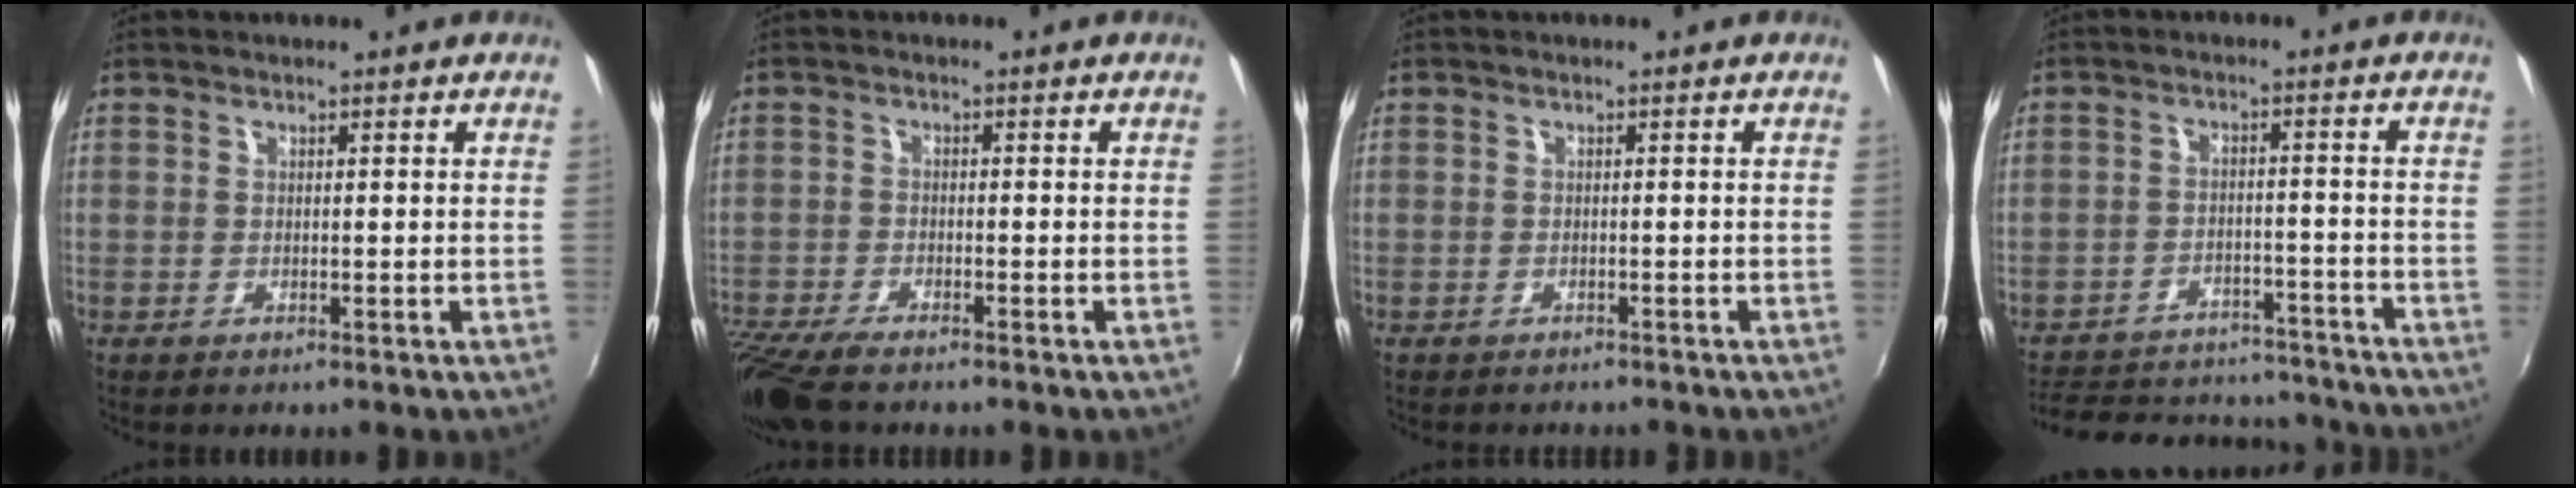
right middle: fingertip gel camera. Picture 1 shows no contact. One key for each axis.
{"total": 9.5, "fx": -7.7, "fy": 2.2, "fz": 5.2, "tx": -0.137, "ty": -0.043, "tz": -0.142}
{"total": 2.1, "fx": -1.9, "fy": 0.6, "fz": 0.5, "tx": -0.014, "ty": -0.012, "tz": -0.027}
{"total": 22.2, "fx": -19.0, "fy": 8.3, "fz": 8.0, "tx": -0.175, "ty": 0.019, "tz": -0.238}